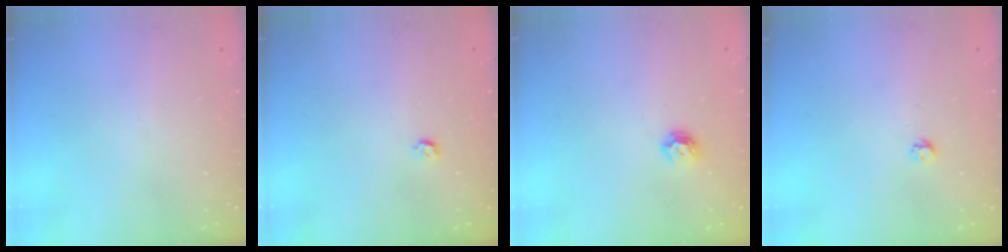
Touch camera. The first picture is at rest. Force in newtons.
{"total": 3.3, "press": 3.3, "slide": 0.7}
{"total": 6.4, "press": 6.4, "slide": 0.7}
{"total": 2.7, "press": 2.7, "slide": 0.4}